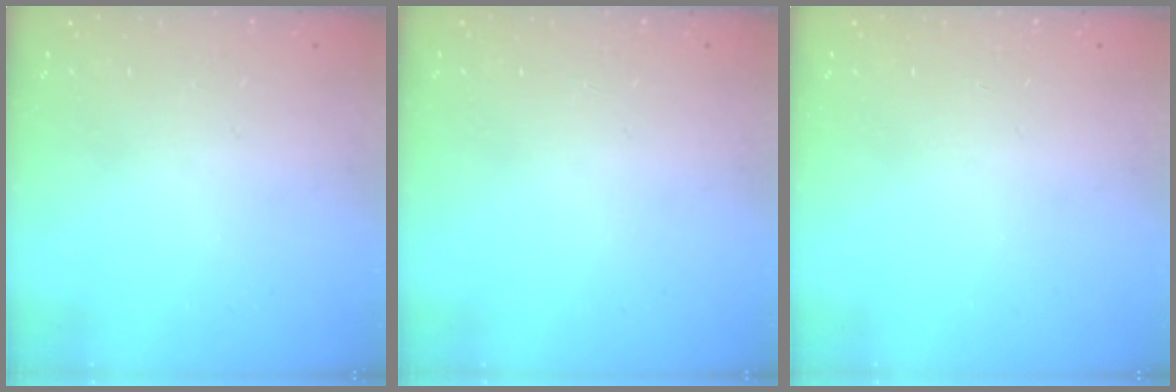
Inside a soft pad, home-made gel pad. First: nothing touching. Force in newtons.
{"total": 0.0}
{"total": 0.0}